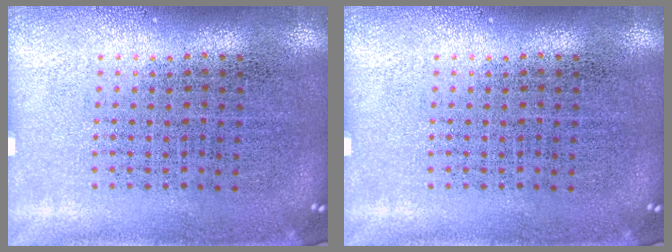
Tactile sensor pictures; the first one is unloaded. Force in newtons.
{"total": 0.0}